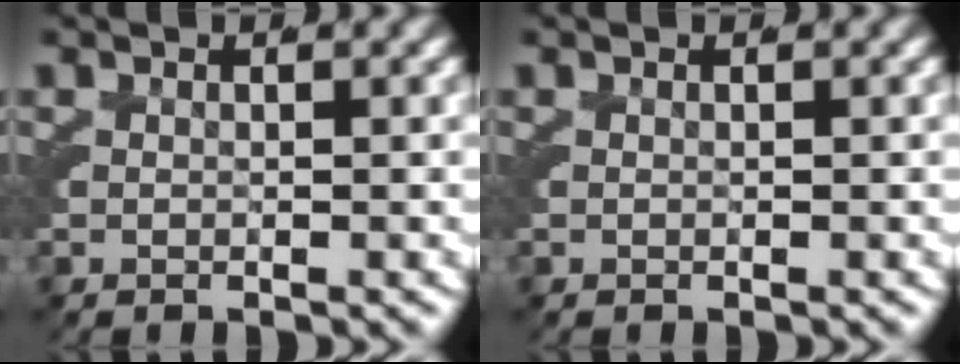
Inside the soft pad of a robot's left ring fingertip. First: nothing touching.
{"total": 0.0}